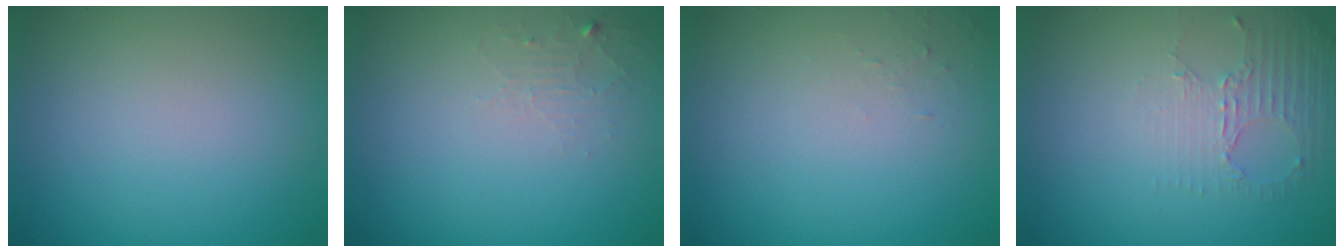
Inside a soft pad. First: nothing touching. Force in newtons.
{"total": 1.3, "press": 1.3, "slide": 0.2}
{"total": 0.6, "press": 0.6, "slide": 0.1}
{"total": 2.7, "press": 1.9, "slide": 1.9}